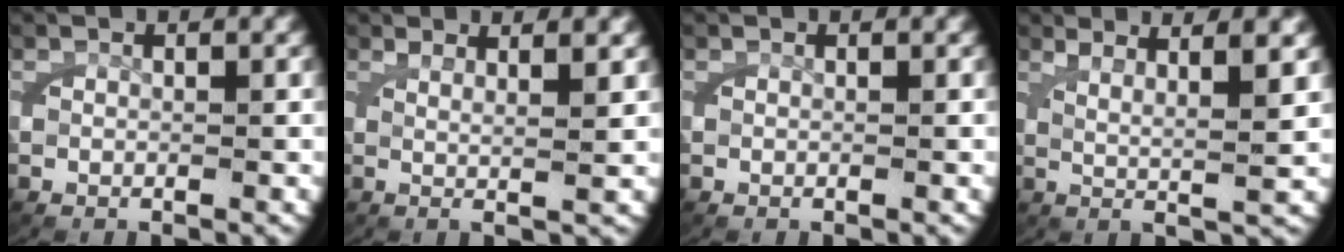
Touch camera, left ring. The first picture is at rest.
{"total": 3.1, "force": [1.6, 0.0, 2.7], "torque": [-0.043, 0.002, 0.025]}
{"total": 0.0}
{"total": 6.0, "force": [2.7, 1.4, 5.2], "torque": [-0.070, 0.008, 0.037]}